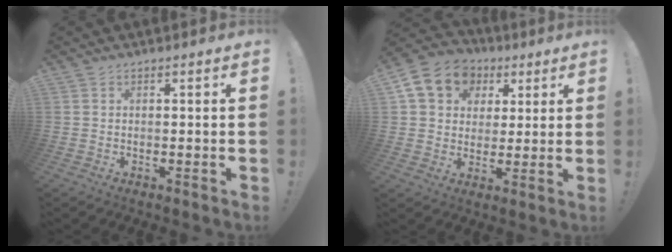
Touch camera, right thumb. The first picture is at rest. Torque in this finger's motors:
{"motor_torque": [1.31, 1.43, 0.36, -0.20, 0.07]}